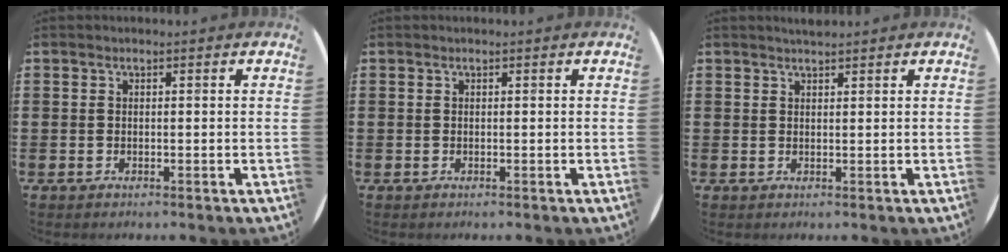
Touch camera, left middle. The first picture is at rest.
{"total": 0.0}
{"total": 1.2, "force": [1.1, -0.1, 0.2], "torque": [-0.003, -0.001, 0.022]}